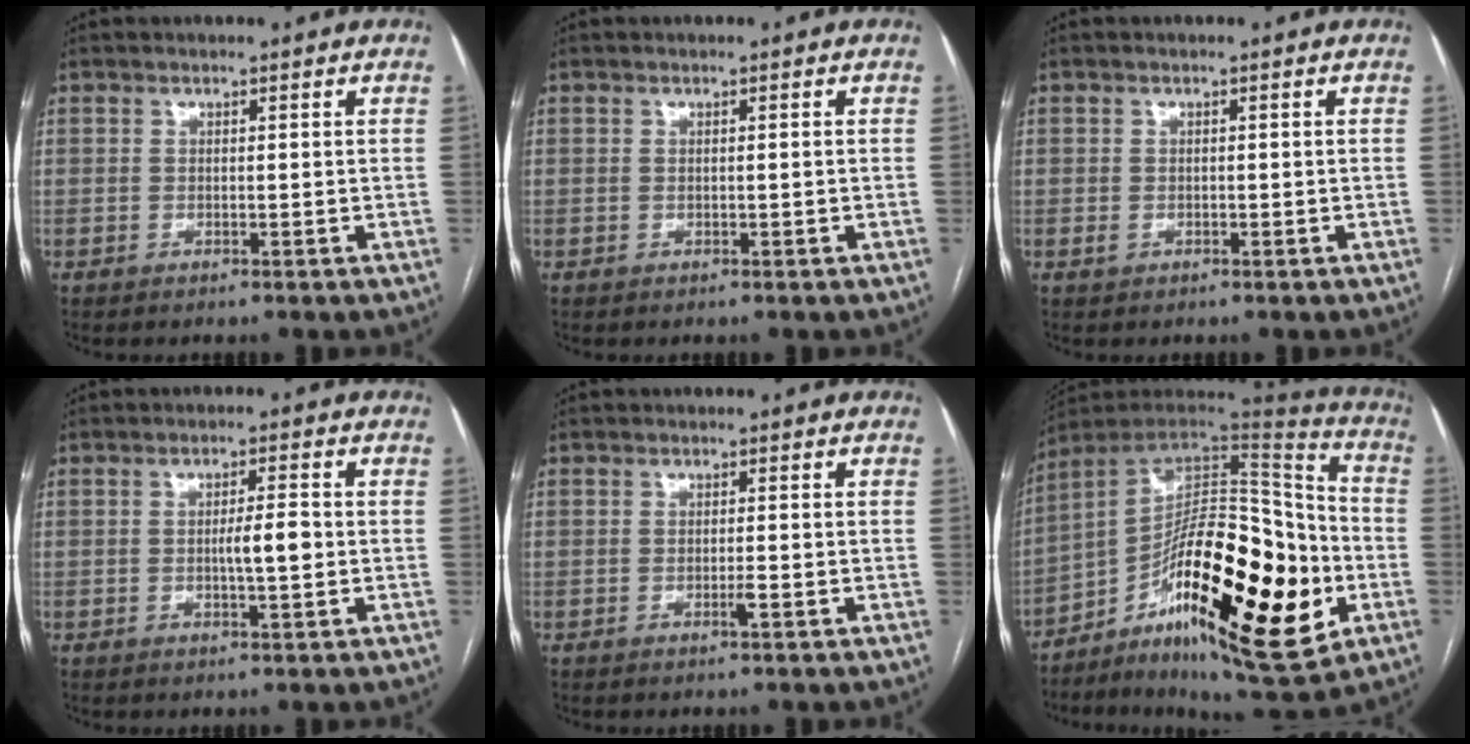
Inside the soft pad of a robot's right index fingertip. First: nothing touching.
{"total": 0.0}
{"total": 0.9, "force": [-0.2, 0.9, 0.3], "torque": [-0.005, 0.002, -0.001]}
{"total": 3.7, "force": [-0.4, 0.4, 3.7], "torque": [-0.062, 0.000, -0.006]}
{"total": 1.3, "force": [-0.6, -0.1, 1.2], "torque": [-0.026, -0.002, -0.008]}
{"total": 26.8, "force": [-8.4, 7.7, 24.3], "torque": [-0.380, -0.001, -0.124]}